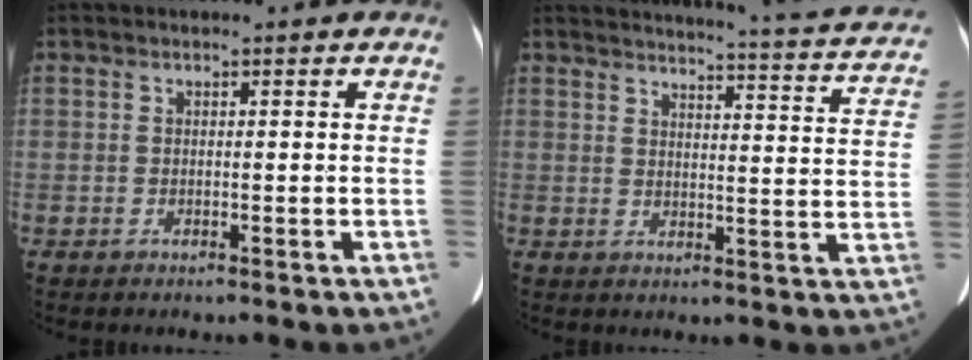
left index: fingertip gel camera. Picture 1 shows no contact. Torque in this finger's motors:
{"motor_torque": [0.72, -1.42, 0.17, 0.07]}